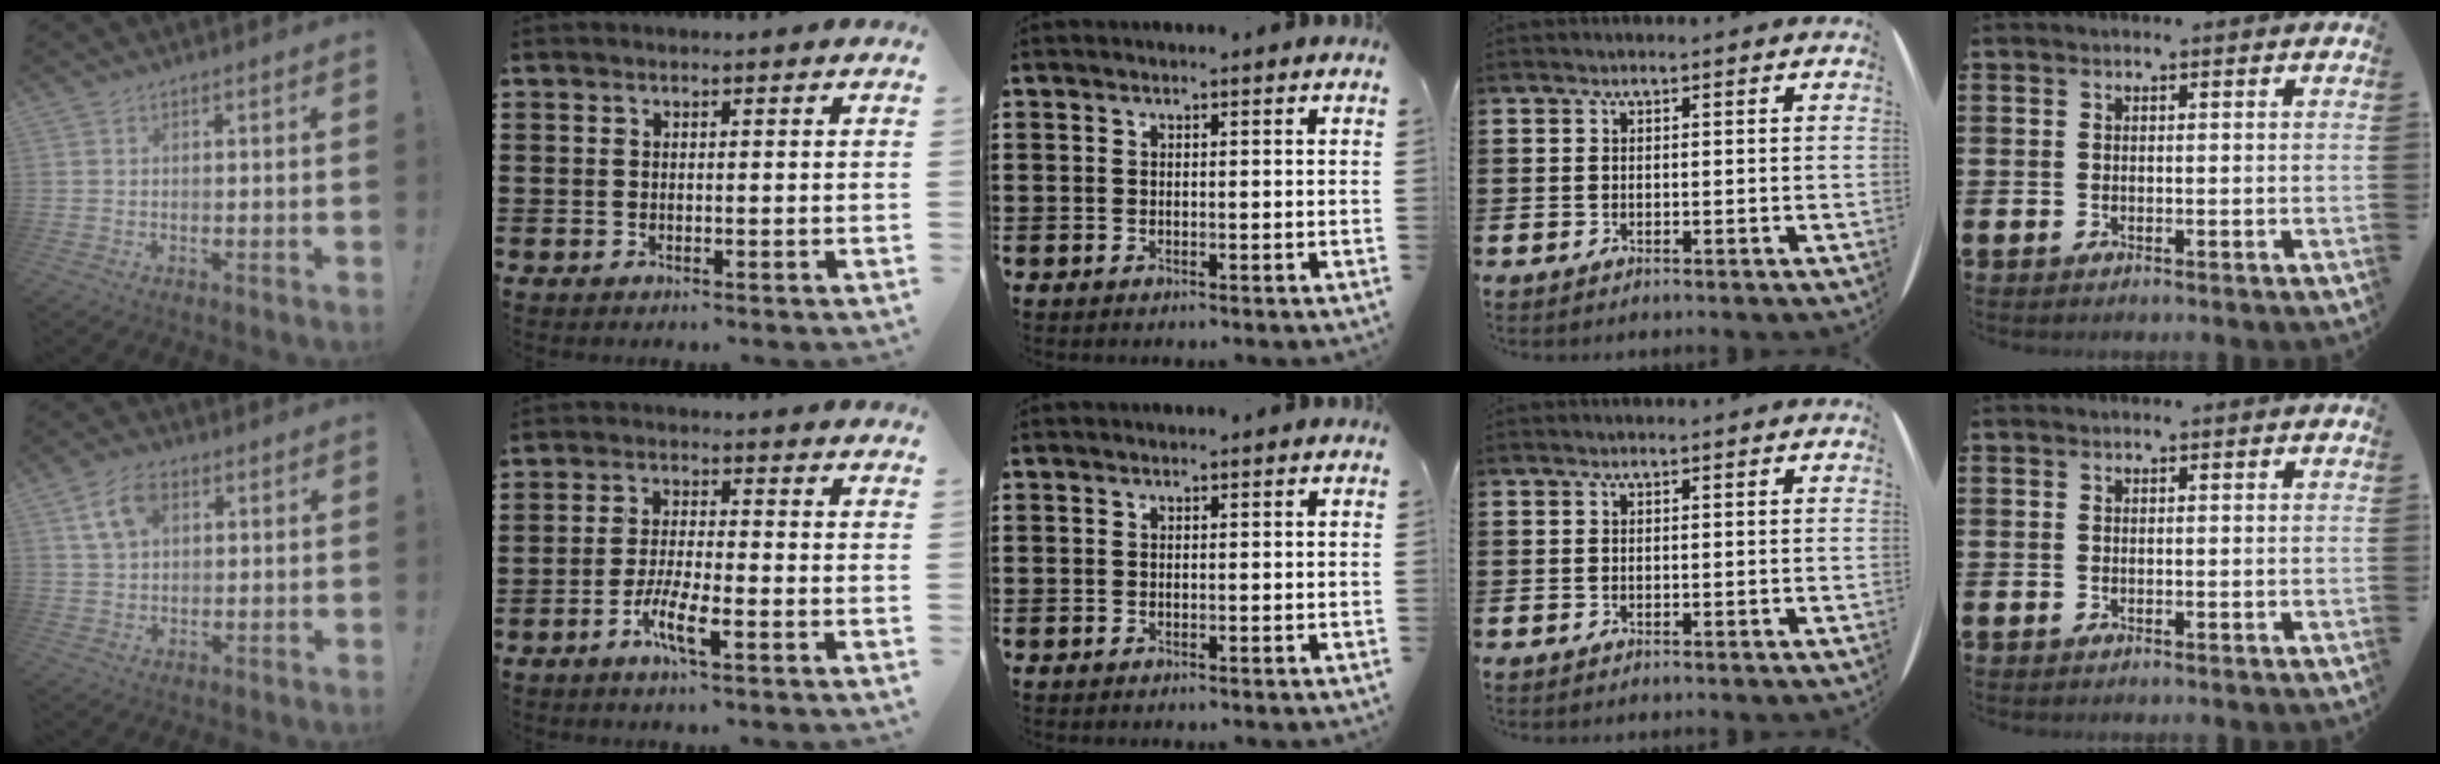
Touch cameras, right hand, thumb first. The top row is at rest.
{"thumb": {"total": 8.4, "force": [3.2, 5.3, 5.7], "torque": [-0.108, 0.007, 0.062]}, "index": {"total": 5.7, "force": [-2.9, 0.9, 4.8], "torque": [-0.106, -0.012, -0.057]}}